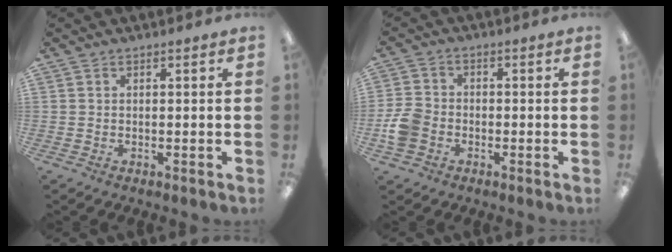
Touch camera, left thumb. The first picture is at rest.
{"total": 6.2, "force": [-2.1, 4.9, 3.3], "torque": [-0.071, 0.013, -0.037]}